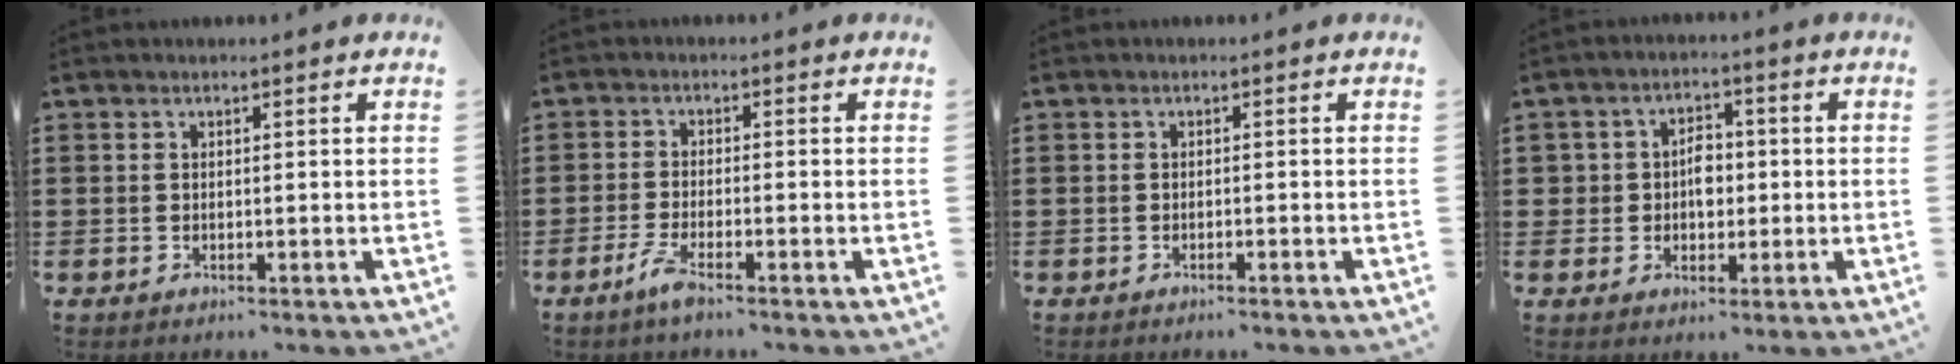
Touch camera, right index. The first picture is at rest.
{"total": 3.1, "force": [-2.1, 0.1, 2.2], "torque": [-0.052, -0.009, -0.042]}
{"total": 0.6, "force": [-0.5, -0.1, 0.3], "torque": [-0.006, -0.002, -0.009]}
{"total": 4.3, "force": [-0.1, 3.6, 2.4], "torque": [-0.049, 0.007, -0.009]}